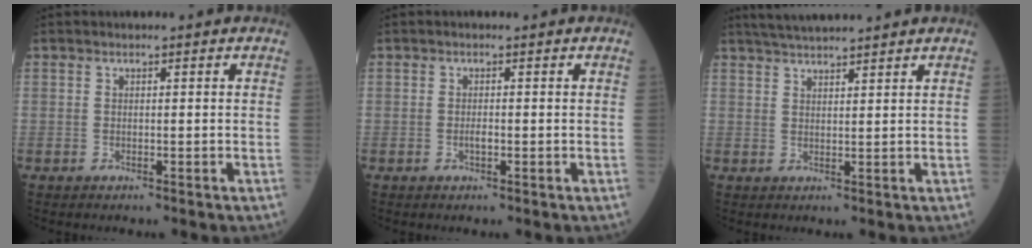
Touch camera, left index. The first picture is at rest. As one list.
[{"total": 0.9, "force": [-0.4, 0.3, 0.7], "torque": [-0.015, -0.001, -0.008]}, {"total": 6.2, "force": [5.6, -0.3, 2.6], "torque": [-0.048, 0.025, 0.094]}]